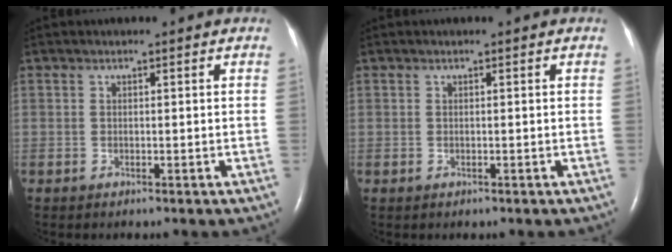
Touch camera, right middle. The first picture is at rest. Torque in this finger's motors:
{"motor_torque": [0.17, -0.13, -0.09, -0.01]}